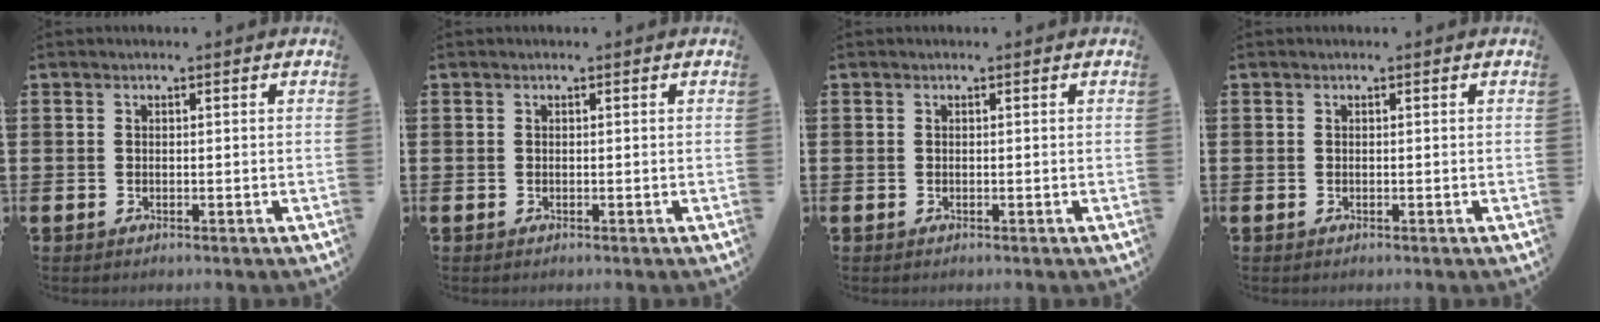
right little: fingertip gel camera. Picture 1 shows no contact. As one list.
[{"total": 0.0}, {"total": 0.0}, {"total": 0.0}]